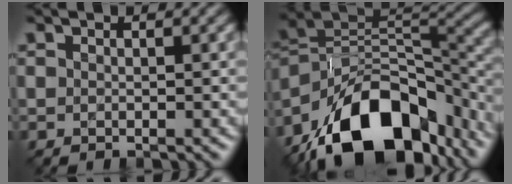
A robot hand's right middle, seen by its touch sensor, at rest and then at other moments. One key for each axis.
{"total": 15.9, "fx": -9.9, "fy": 8.3, "fz": 9.3, "tx": -0.167, "ty": 0.013, "tz": -0.176}